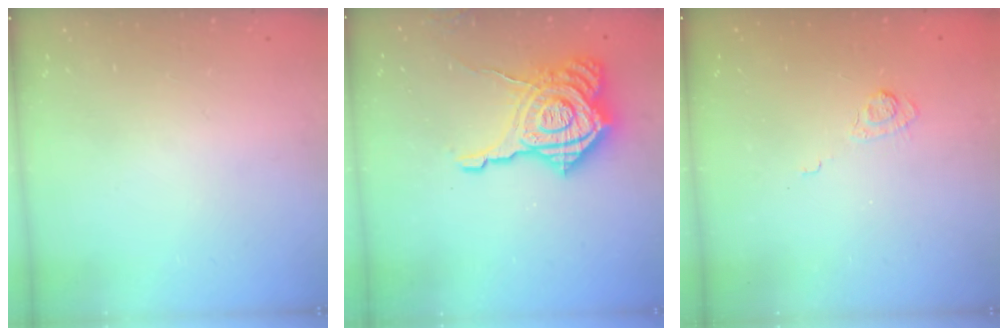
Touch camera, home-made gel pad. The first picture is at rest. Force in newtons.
{"total": 20.6, "press": 20.5, "slide": 1.6}
{"total": 3.2, "press": 2.8, "slide": 1.5}